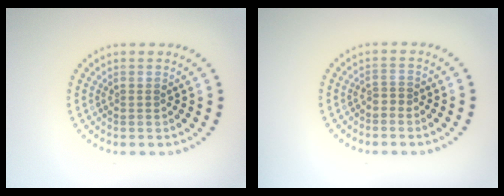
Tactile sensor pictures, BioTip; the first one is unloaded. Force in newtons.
{"total": 0.6, "press": 0.2, "slide": 0.5}